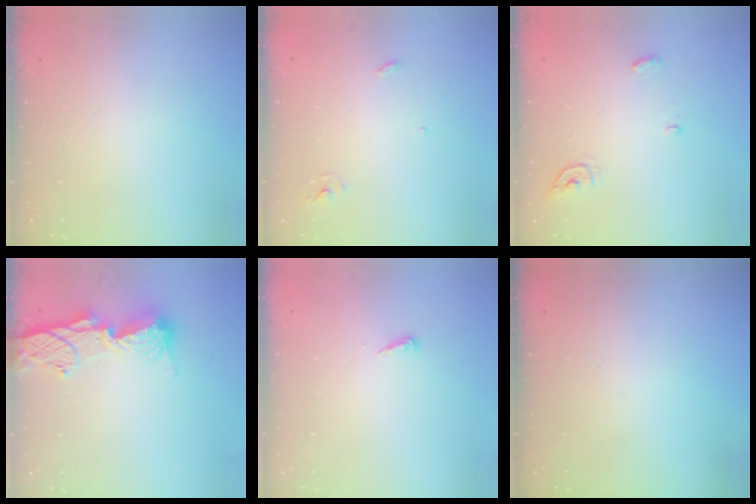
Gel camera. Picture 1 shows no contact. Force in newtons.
{"total": 2.9, "press": 2.9, "slide": 0.2}
{"total": 4.8, "press": 4.8, "slide": 0.4}
{"total": 12.9, "press": 12.9, "slide": 1.2}
{"total": 4.0, "press": 4.0, "slide": 0.5}
{"total": 0.0}